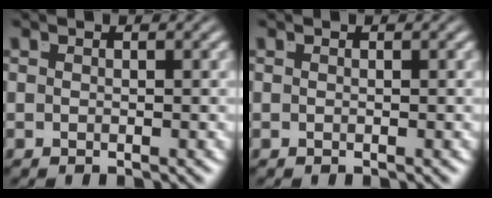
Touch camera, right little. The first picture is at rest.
{"total": 0.0}